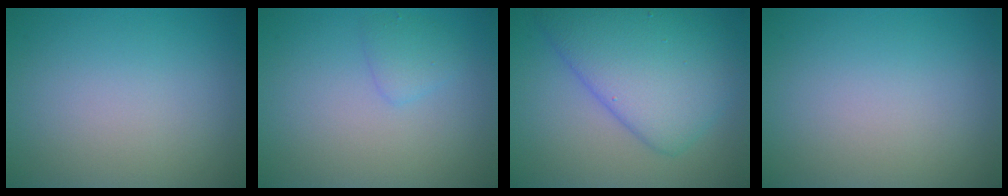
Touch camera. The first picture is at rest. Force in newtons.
{"total": 1.4, "press": 1.4, "slide": 0.1}
{"total": 7.5, "press": 7.5, "slide": 0.3}
{"total": 0.0}